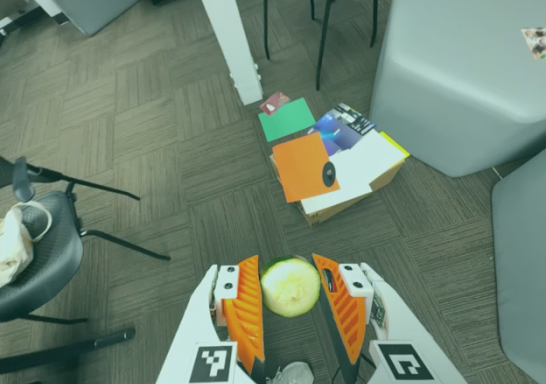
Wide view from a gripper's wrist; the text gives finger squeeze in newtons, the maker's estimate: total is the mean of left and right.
{"total": 11.4, "left": 11.7, "right": 11.2}